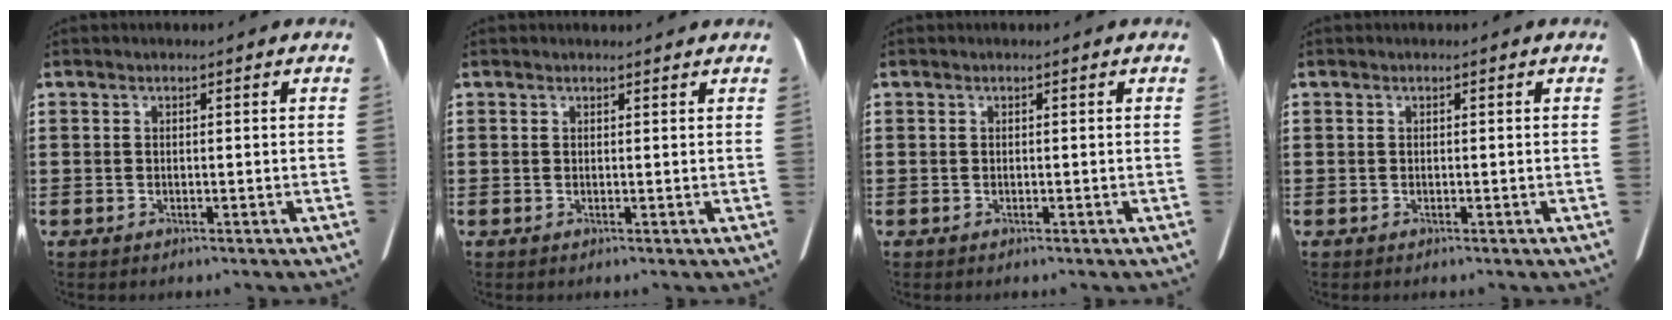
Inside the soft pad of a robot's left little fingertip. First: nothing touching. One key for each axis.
{"total": 0.5, "fx": 0.5, "fy": 0.1, "fz": 0.2, "tx": 0.002, "ty": -0.001, "tz": 0.008}
{"total": 0.0}
{"total": 0.0}